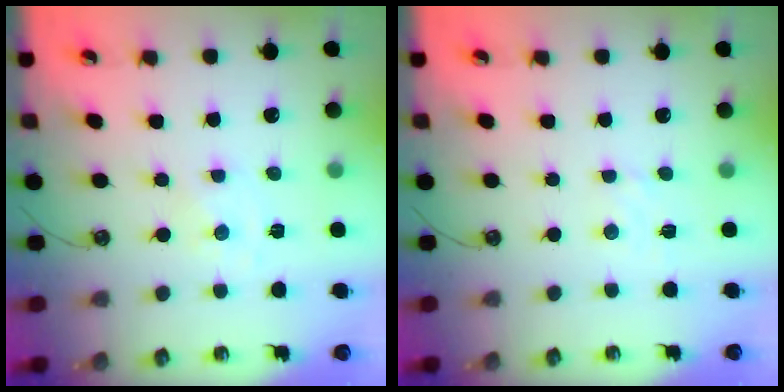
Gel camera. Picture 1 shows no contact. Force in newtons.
{"total": 2.4, "press": 2.4, "slide": 0.4}